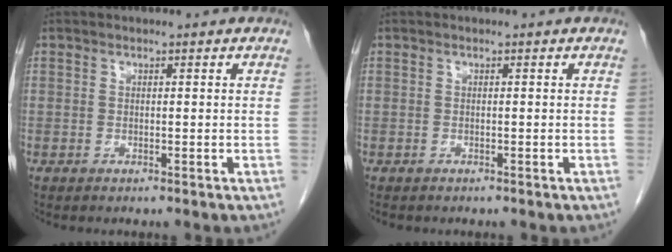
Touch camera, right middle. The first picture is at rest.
{"total": 0.9, "force": [-0.7, 0.4, 0.2], "torque": [-0.007, 0.000, -0.010]}